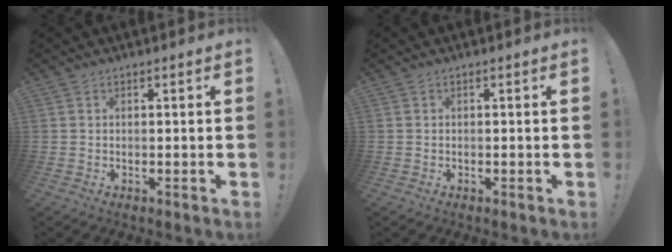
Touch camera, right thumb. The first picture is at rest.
{"total": 0.0}